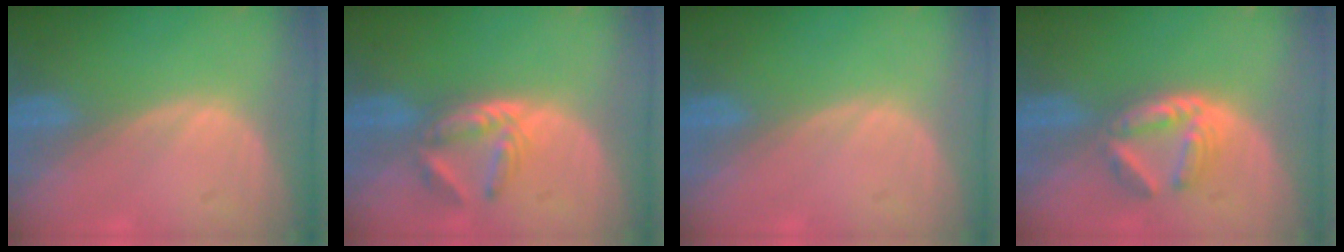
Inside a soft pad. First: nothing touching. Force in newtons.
{"total": 5.9, "press": 4.9, "slide": 3.2}
{"total": 0.0}
{"total": 6.1, "press": 5.3, "slide": 3.1}